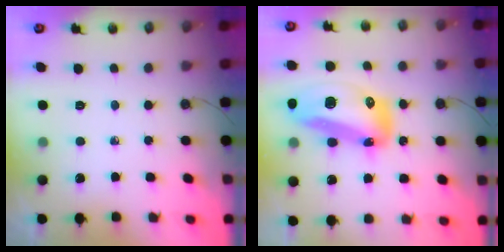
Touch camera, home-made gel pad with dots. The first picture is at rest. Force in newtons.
{"total": 22.7, "press": 21.2, "slide": 8.1}